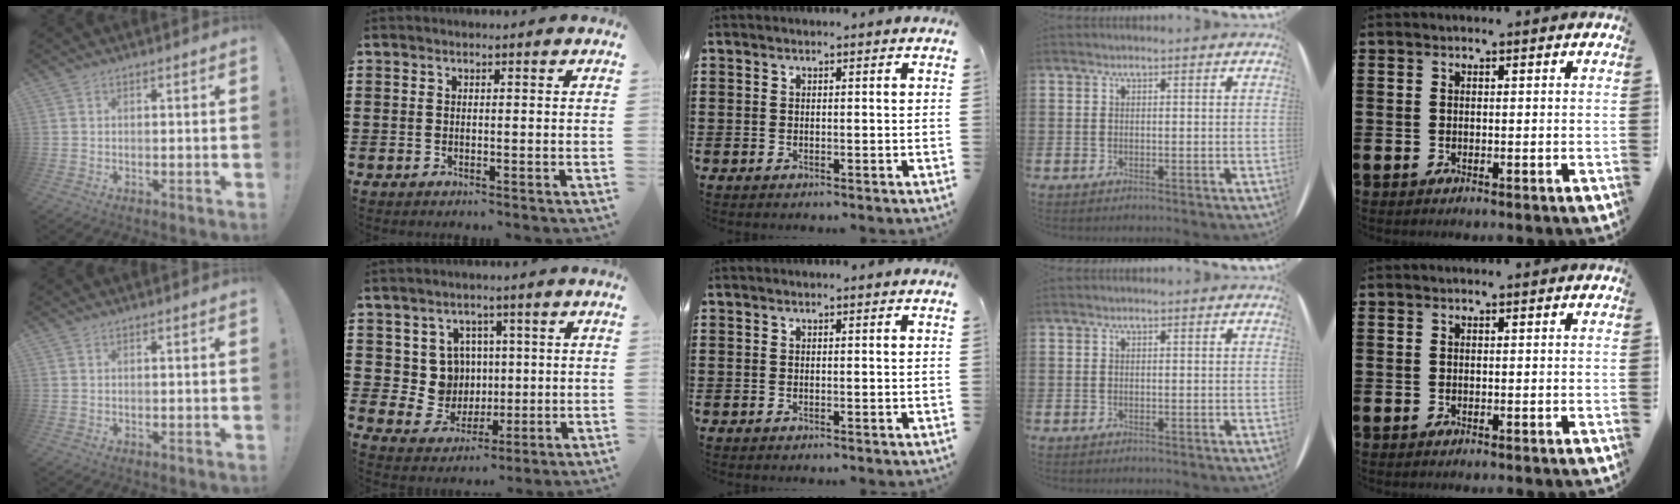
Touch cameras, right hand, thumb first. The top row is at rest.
{"index": {"total": 6.9, "force": [1.9, 6.3, 2.1], "torque": [-0.056, 0.001, 0.038]}}